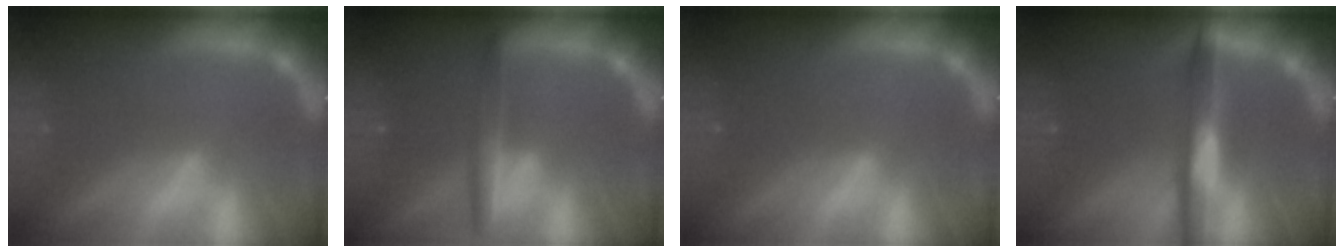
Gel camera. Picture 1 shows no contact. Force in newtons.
{"total": 3.5}
{"total": 0.0}
{"total": 5.5}